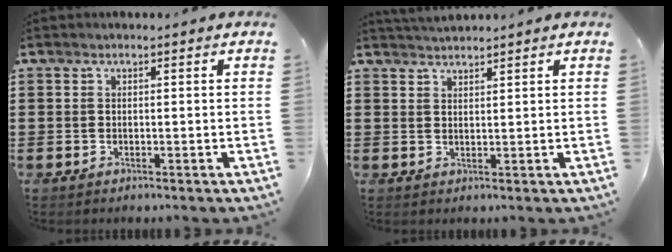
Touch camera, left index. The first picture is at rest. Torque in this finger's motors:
{"motor_torque": [0.03, 0.24, -0.02, 0.01]}